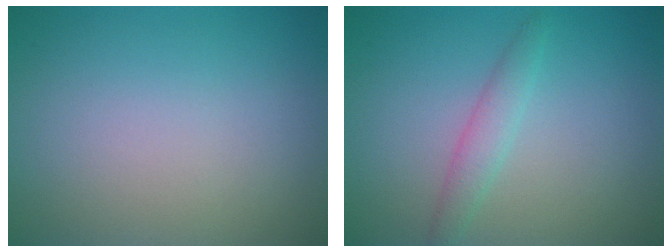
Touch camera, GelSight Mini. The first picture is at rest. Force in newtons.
{"total": 1.9, "press": 1.9, "slide": 0.1}